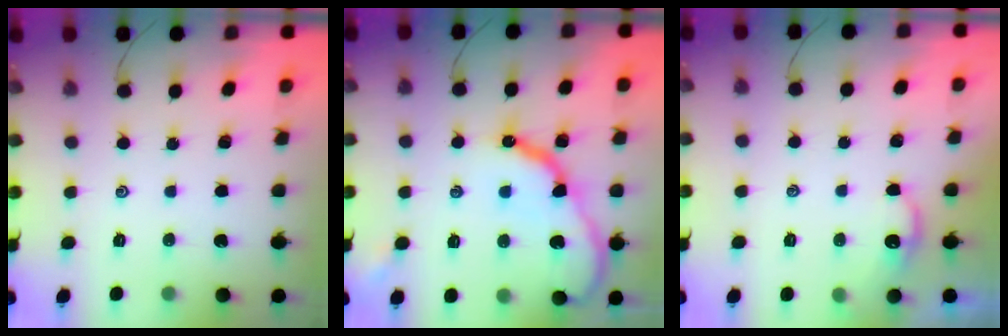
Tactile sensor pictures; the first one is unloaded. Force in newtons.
{"total": 13.7, "press": 13.6, "slide": 1.5}
{"total": 2.6, "press": 2.6, "slide": 0.3}